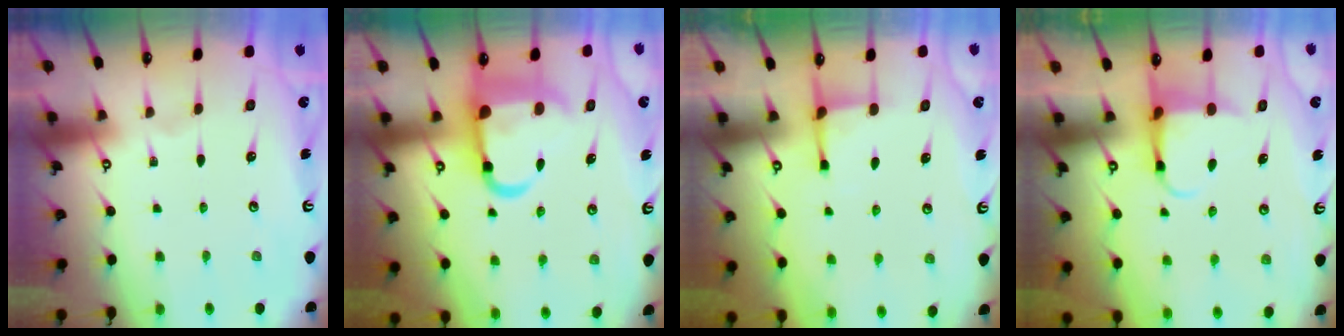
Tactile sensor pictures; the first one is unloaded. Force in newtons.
{"total": 11.4, "press": 11.2, "slide": 2.2}
{"total": 2.2, "press": 2.1, "slide": 0.7}
{"total": 3.9, "press": 3.9, "slide": 0.4}